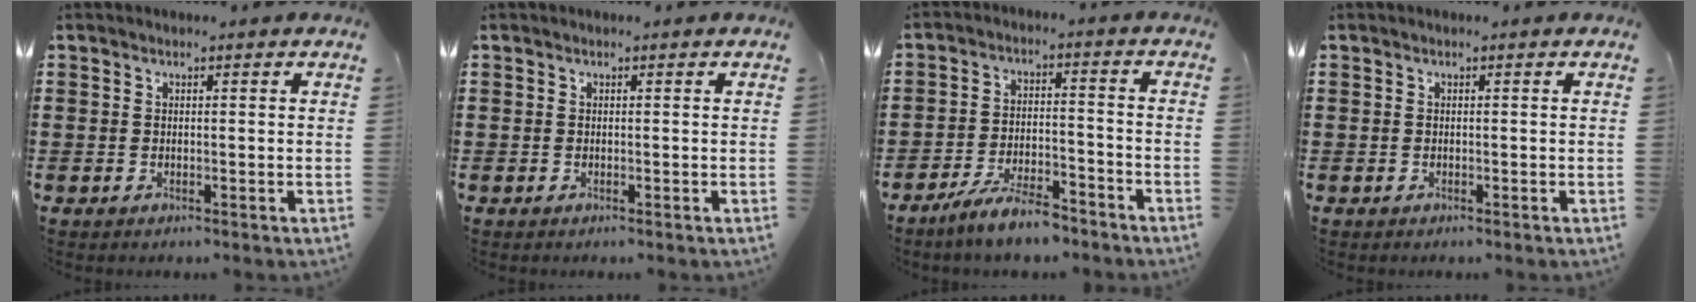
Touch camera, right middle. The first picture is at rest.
{"total": 0.0}
{"total": 7.1, "force": [-6.1, 1.1, 3.5], "torque": [-0.070, 0.003, -0.117]}
{"total": 0.0}